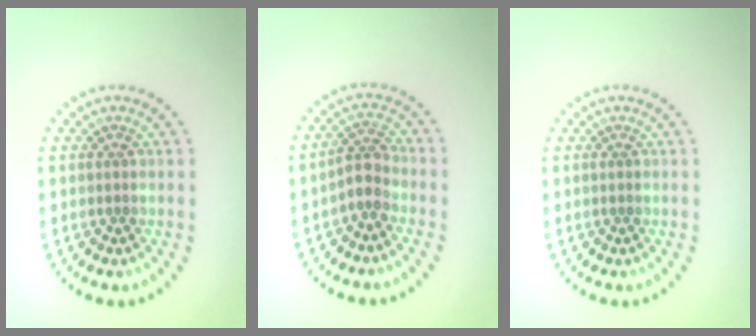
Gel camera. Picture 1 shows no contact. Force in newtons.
{"total": 2.3, "press": 1.7, "slide": 1.6}
{"total": 0.0}